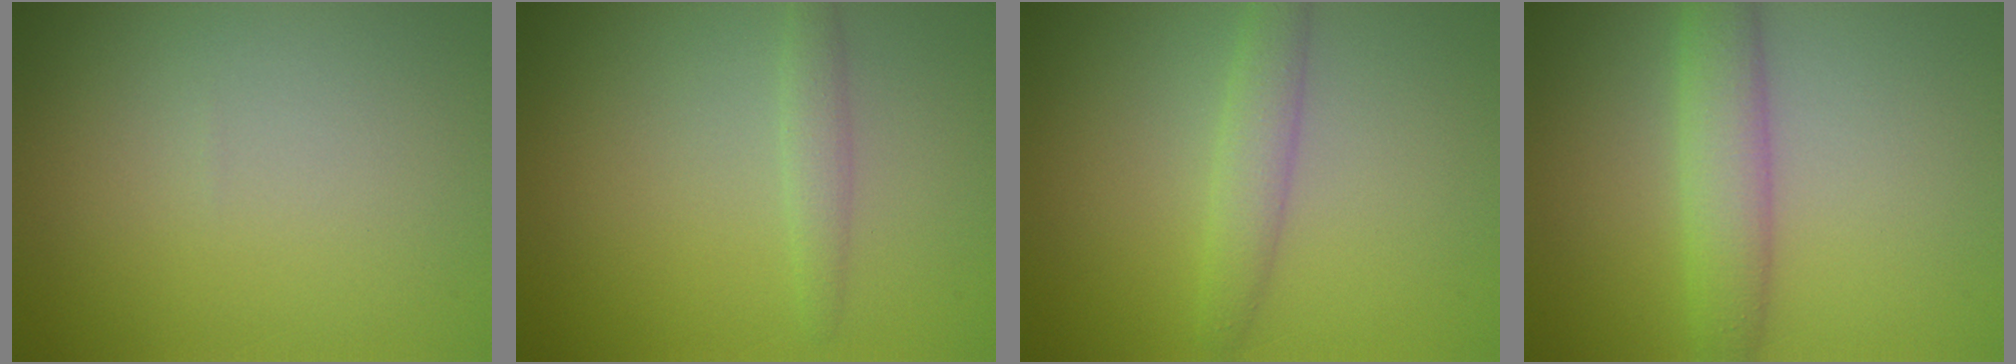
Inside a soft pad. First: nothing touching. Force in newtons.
{"total": 1.4, "press": 1.4, "slide": 0.1}
{"total": 2.2, "press": 2.2, "slide": 0.0}
{"total": 3.6, "press": 3.6, "slide": 0.2}